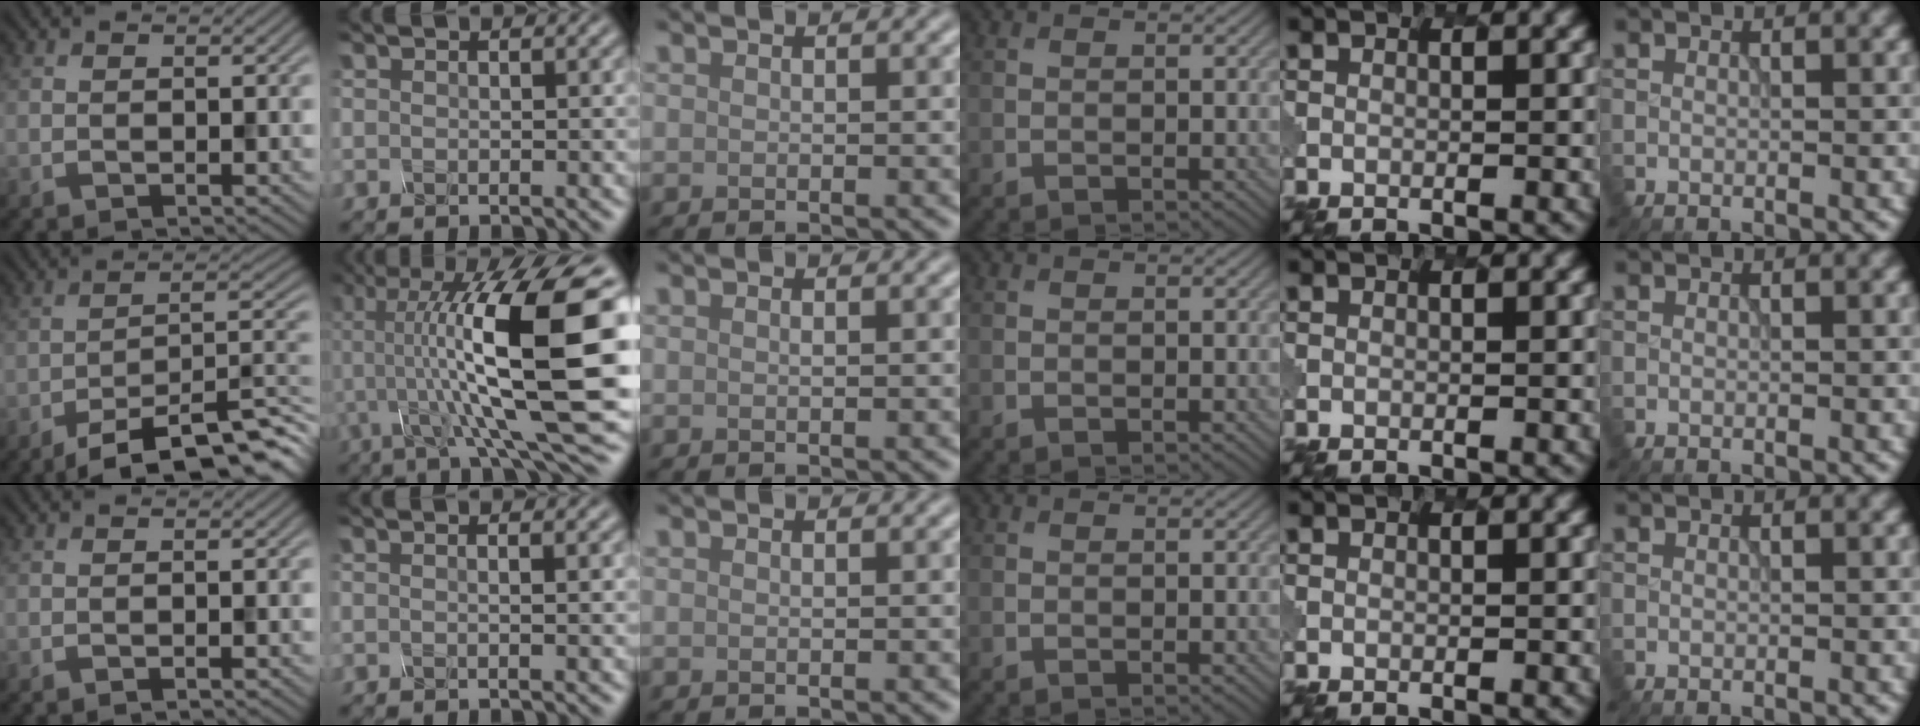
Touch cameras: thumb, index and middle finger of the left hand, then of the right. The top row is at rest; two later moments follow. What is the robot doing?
{"motion": "shake", "object": "salt shaker"}